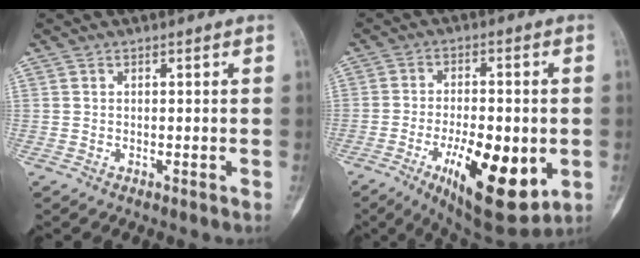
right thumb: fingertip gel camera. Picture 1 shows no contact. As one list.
[{"total": 17.8, "force": [-5.2, 7.0, 15.5], "torque": [-0.228, -0.005, -0.065]}]